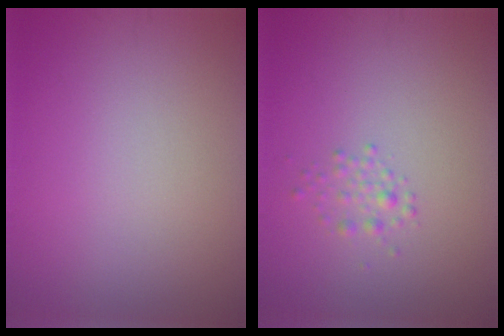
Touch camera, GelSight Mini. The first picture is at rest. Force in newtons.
{"total": 1.3, "press": 1.3, "slide": 0.0}